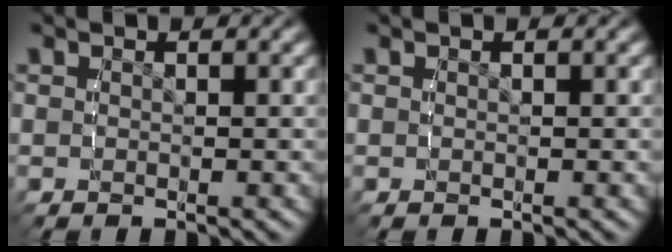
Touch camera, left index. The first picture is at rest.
{"total": 0.0}